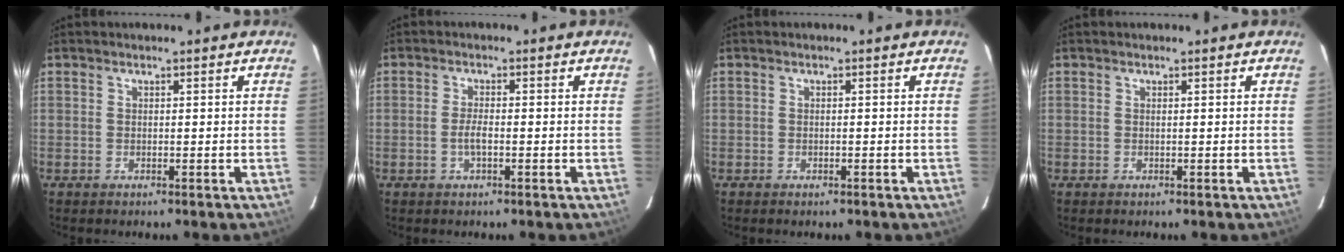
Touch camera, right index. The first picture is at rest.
{"total": 2.3, "force": [-0.7, 0.6, 2.0], "torque": [-0.042, -0.002, -0.014]}
{"total": 0.7, "force": [-0.5, 0.3, 0.3], "torque": [-0.006, 0.000, -0.009]}
{"total": 0.0}